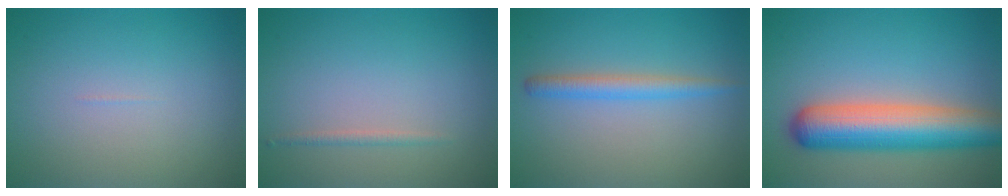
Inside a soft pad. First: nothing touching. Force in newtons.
{"total": 0.8, "press": 0.8, "slide": 0.0}
{"total": 2.2, "press": 2.2, "slide": 0.2}
{"total": 8.4, "press": 8.4, "slide": 0.4}